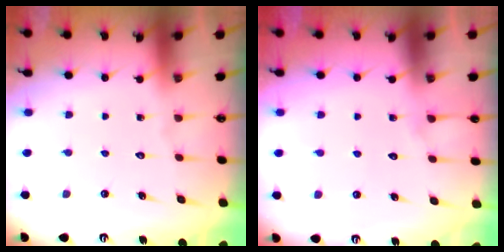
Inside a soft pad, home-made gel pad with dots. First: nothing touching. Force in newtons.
{"total": 2.9, "press": 2.9, "slide": 0.2}